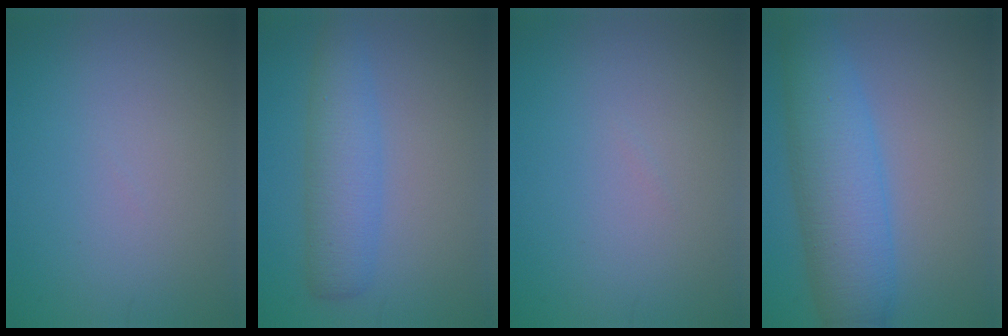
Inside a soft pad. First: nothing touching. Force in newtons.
{"total": 4.3, "press": 4.3, "slide": 0.1}
{"total": 0.0}
{"total": 7.7, "press": 7.7, "slide": 0.3}